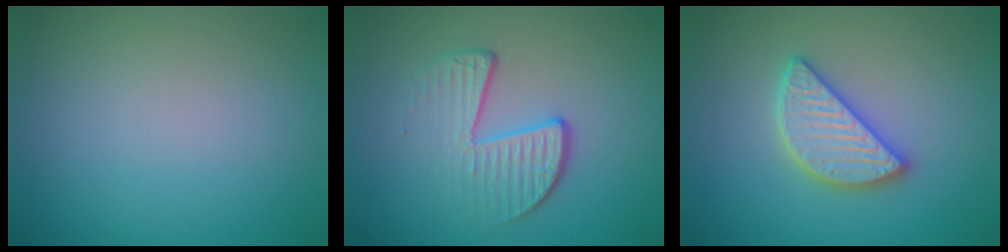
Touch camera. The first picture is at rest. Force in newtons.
{"total": 4.1, "press": 2.7, "slide": 3.2}
{"total": 4.5, "press": 4.5, "slide": 0.3}